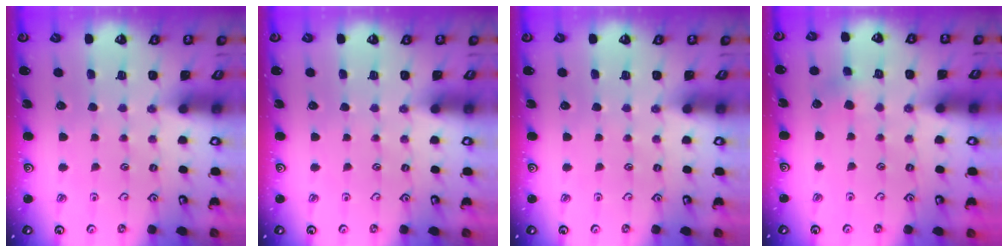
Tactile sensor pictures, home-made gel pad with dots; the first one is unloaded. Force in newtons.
{"total": 0.0}
{"total": 0.0}
{"total": 3.8, "press": 3.8, "slide": 0.7}